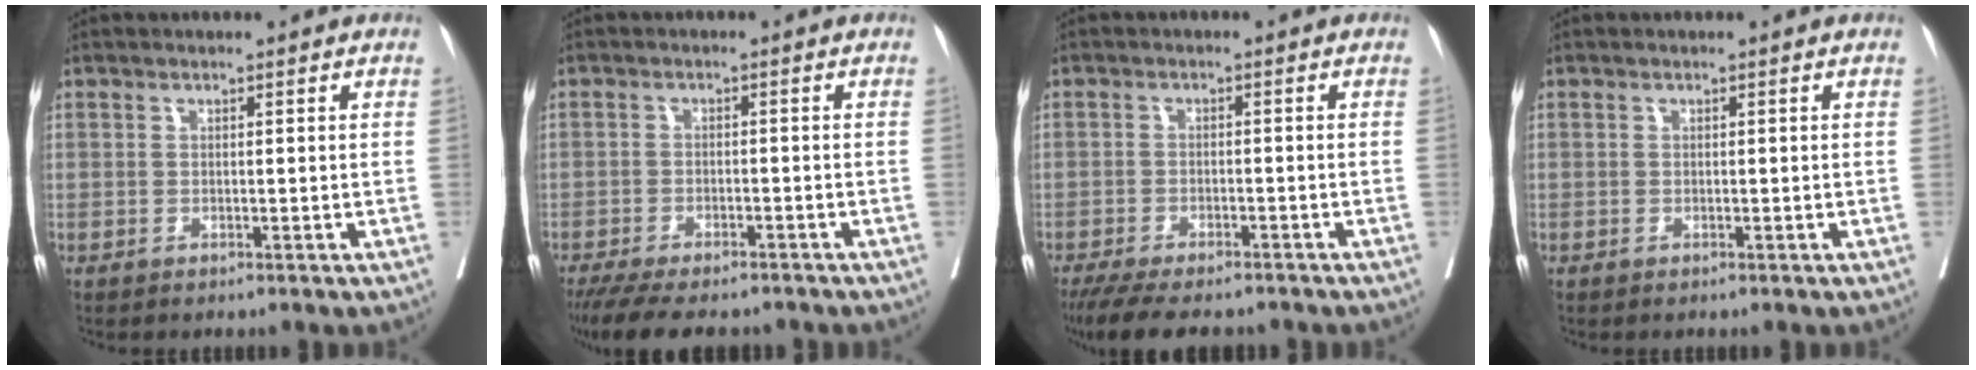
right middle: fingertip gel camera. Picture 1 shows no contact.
{"total": 11.8, "force": [-10.0, 3.3, 5.3], "torque": [-0.091, -0.011, -0.142]}
{"total": 11.0, "force": [-9.3, 3.0, 5.0], "torque": [-0.080, -0.012, -0.135]}
{"total": 0.0}